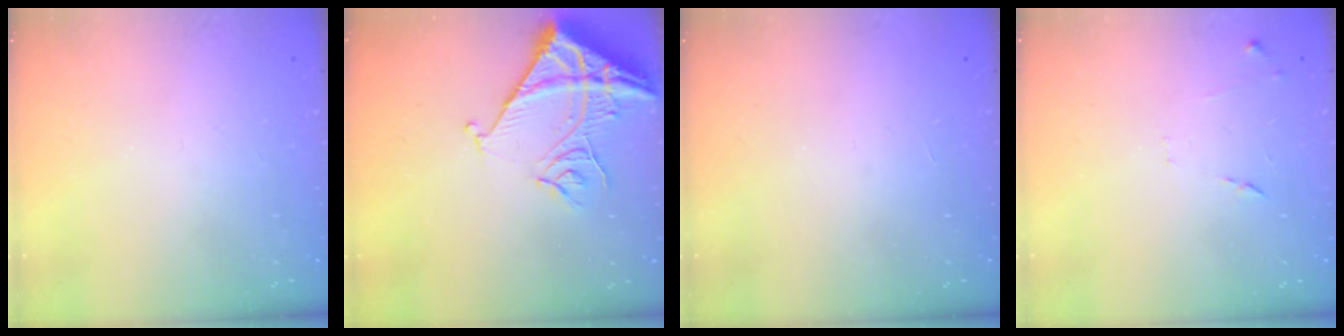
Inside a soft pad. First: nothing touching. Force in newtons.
{"total": 14.2, "press": 14.2, "slide": 1.2}
{"total": 1.5, "press": 1.5, "slide": 0.1}
{"total": 7.5, "press": 7.5, "slide": 0.6}